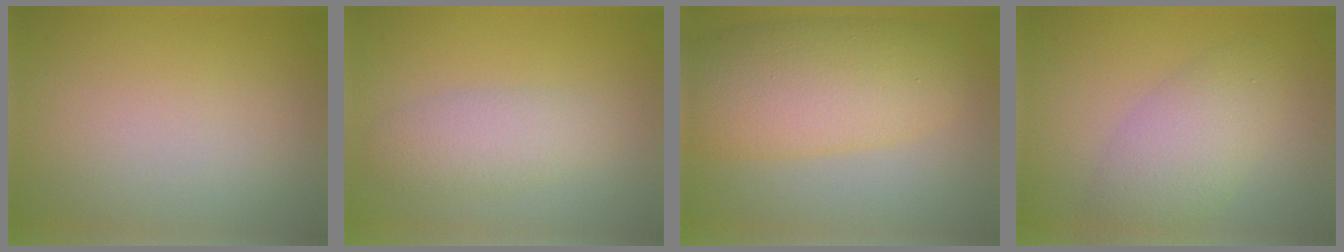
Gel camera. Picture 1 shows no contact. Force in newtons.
{"total": 3.0, "press": 3.0, "slide": 0.1}
{"total": 8.4, "press": 8.4, "slide": 0.1}
{"total": 4.2, "press": 4.2, "slide": 0.1}